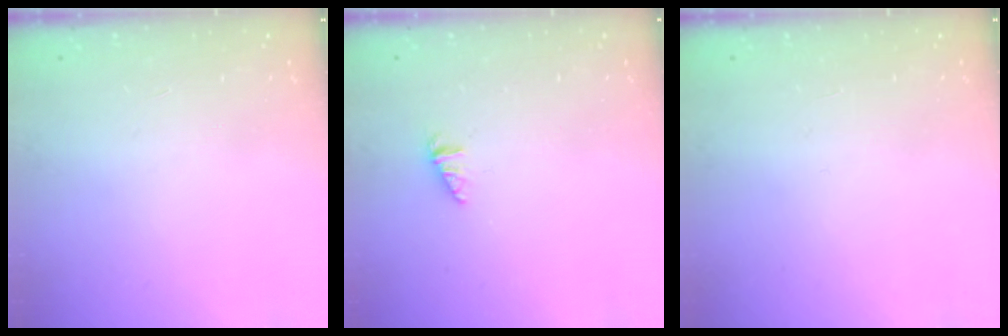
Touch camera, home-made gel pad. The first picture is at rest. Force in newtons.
{"total": 1.1, "press": 1.1, "slide": 0.1}
{"total": 0.0}